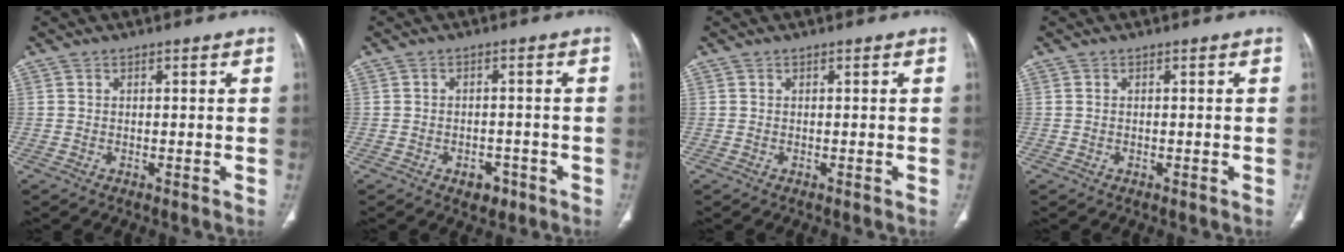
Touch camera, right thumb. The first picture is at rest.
{"total": 3.6, "force": [-1.9, 2.4, 1.7], "torque": [-0.010, 0.012, -0.020]}
{"total": 0.0}
{"total": 0.0}